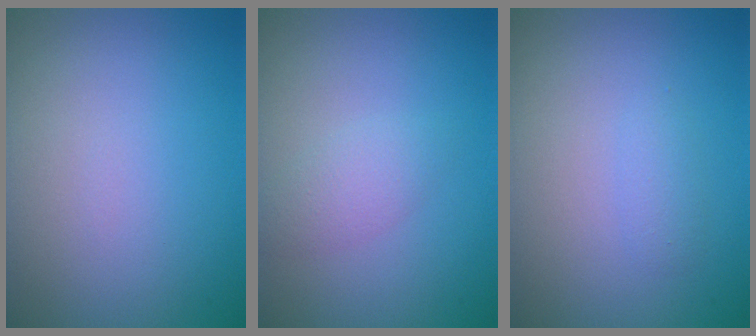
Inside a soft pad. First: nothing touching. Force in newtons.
{"total": 1.7, "press": 1.7, "slide": 0.1}
{"total": 1.0, "press": 1.0, "slide": 0.1}